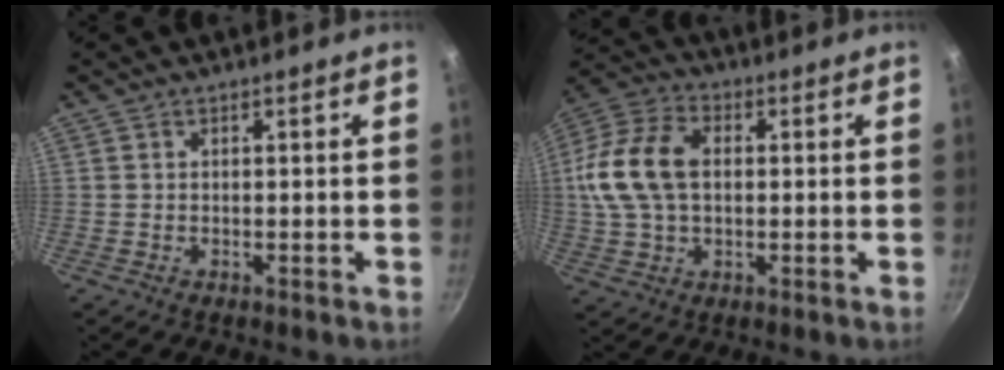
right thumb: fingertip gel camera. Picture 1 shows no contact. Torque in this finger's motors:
{"motor_torque": [0.04, 0.46, 0.49, -0.43, 0.31]}